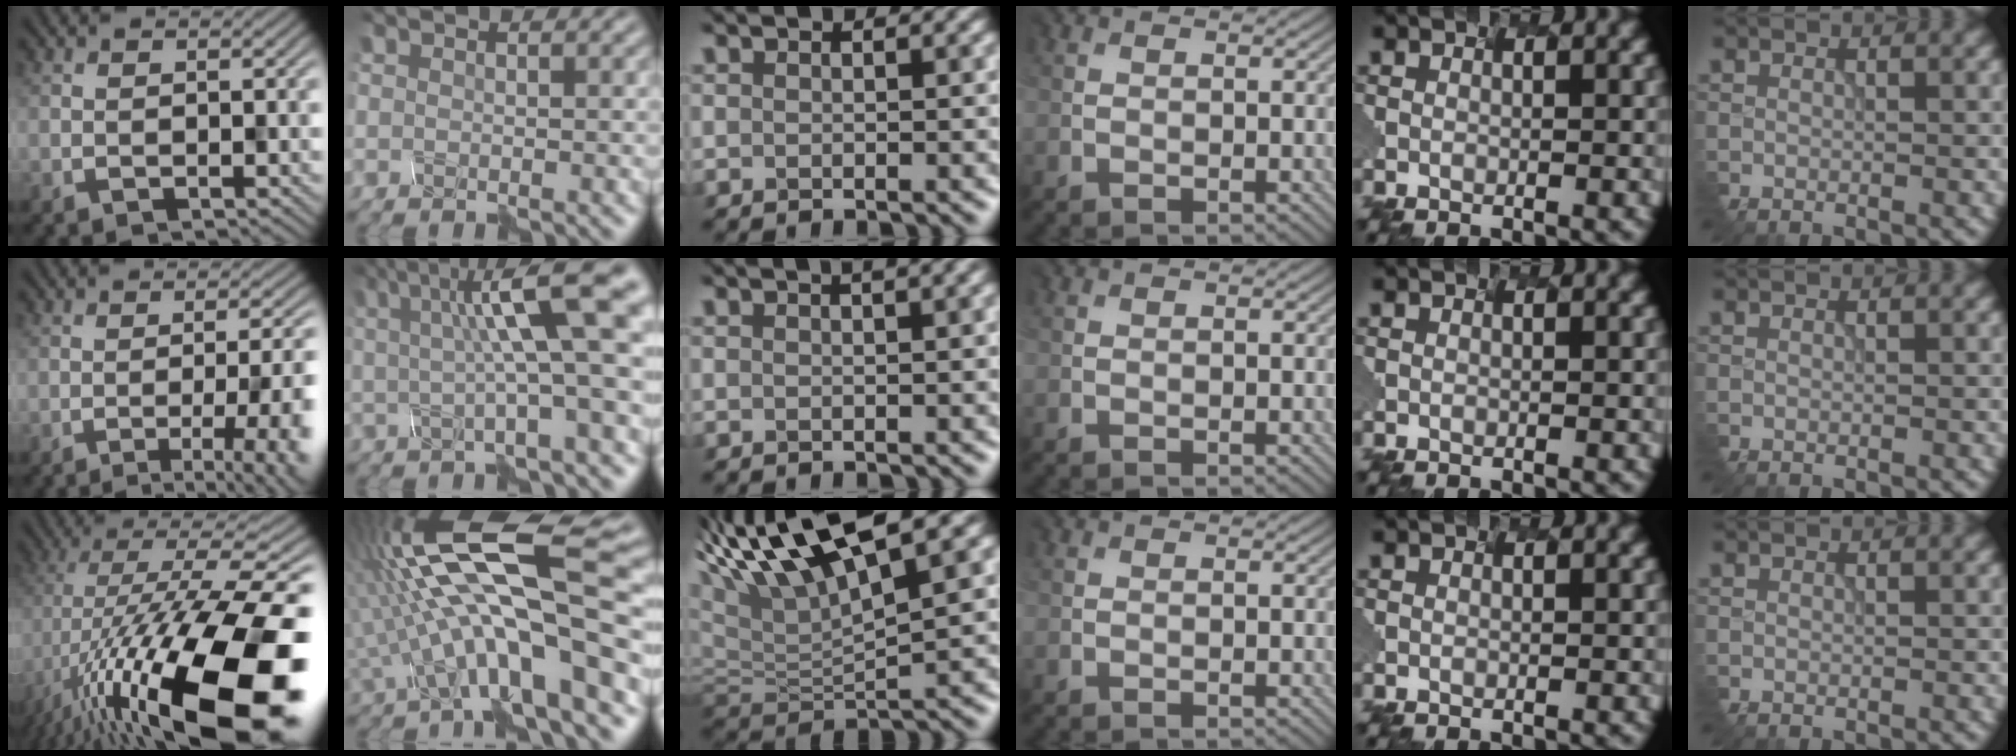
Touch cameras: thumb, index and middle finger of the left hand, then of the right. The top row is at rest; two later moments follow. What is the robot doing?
{"motion": "shake", "object": "plastic piggy bank"}